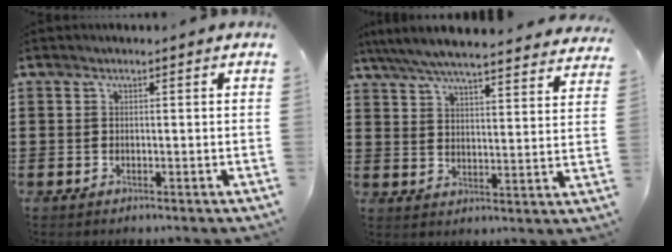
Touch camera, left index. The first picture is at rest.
{"total": 6.3, "force": [5.9, -0.1, 2.4], "torque": [-0.070, -0.035, 0.101]}